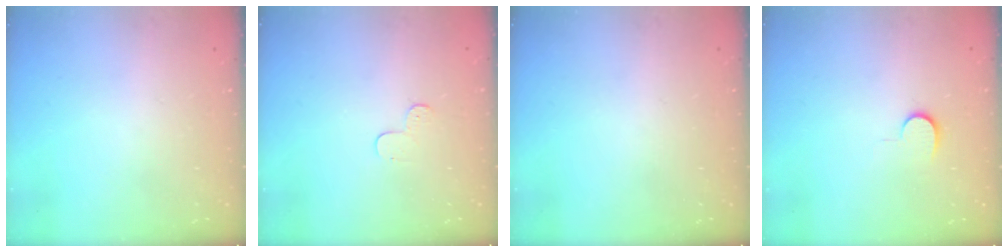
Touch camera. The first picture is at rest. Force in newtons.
{"total": 3.9, "press": 3.9, "slide": 0.4}
{"total": 0.0}
{"total": 5.1, "press": 5.1, "slide": 0.5}